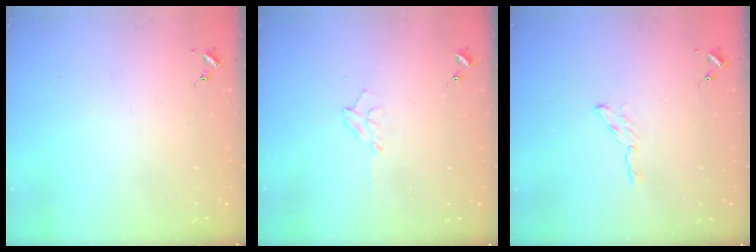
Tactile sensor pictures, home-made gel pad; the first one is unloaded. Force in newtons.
{"total": 5.6, "press": 5.6, "slide": 0.9}
{"total": 2.7, "press": 2.7, "slide": 0.2}